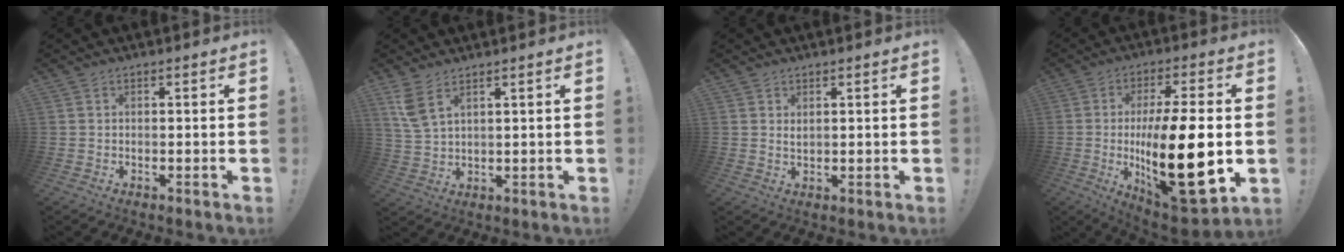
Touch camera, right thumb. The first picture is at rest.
{"total": 6.1, "force": [3.8, 2.1, 4.2], "torque": [-0.080, -0.017, 0.074]}
{"total": 1.4, "force": [1.0, 0.4, 0.8], "torque": [0.000, -0.008, 0.017]}
{"total": 24.4, "force": [-2.3, 7.9, 23.0], "torque": [-0.393, -0.015, -0.034]}